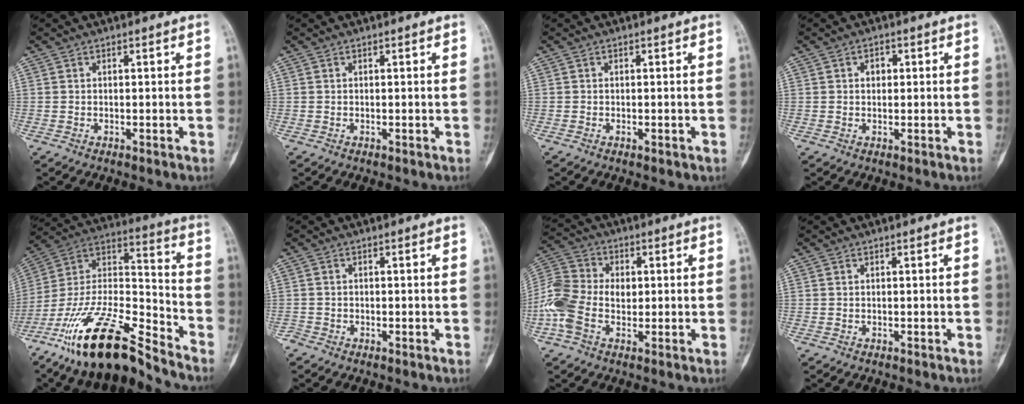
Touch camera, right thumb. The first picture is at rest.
{"total": 0.0}
{"total": 1.0, "force": [-0.4, 0.5, 0.8], "torque": [-0.013, 0.001, -0.005]}
{"total": 2.0, "force": [0.3, 1.6, 1.2], "torque": [-0.009, 0.004, 0.003]}
{"total": 22.0, "force": [-16.7, 6.2, 12.8], "torque": [-0.252, 0.081, -0.308]}
{"total": 1.0, "force": [-0.9, 0.5, -0.1], "torque": [0.003, 0.000, -0.022]}
{"total": 11.2, "force": [-1.2, 7.7, 8.0], "torque": [-0.163, 0.029, -0.030]}
{"total": 0.0}